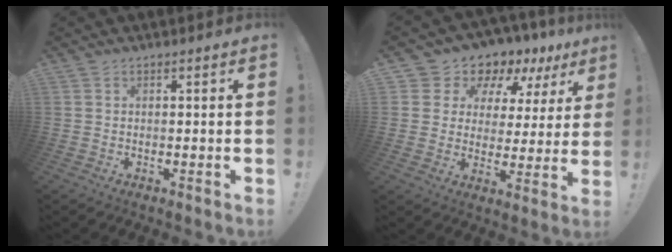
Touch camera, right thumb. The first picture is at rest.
{"total": 9.4, "force": [7.4, 5.4, 2.0], "torque": [-0.033, -0.076, 0.133]}